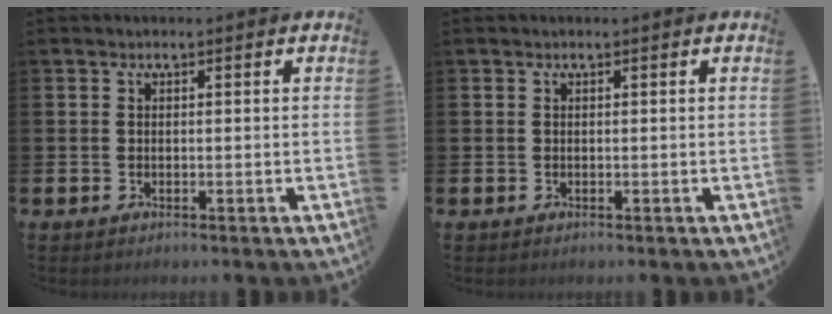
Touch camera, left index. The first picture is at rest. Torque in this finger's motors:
{"motor_torque": [-0.23, -0.06, -0.02, -0.01]}